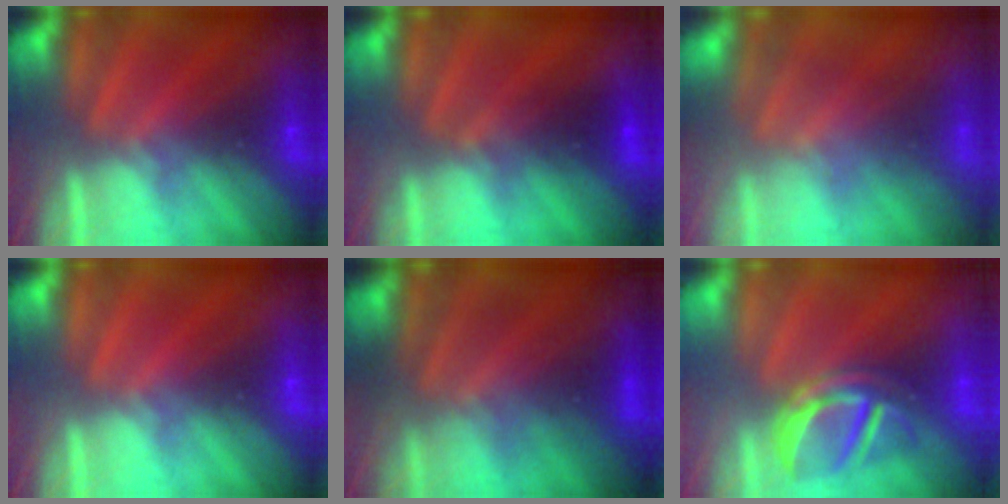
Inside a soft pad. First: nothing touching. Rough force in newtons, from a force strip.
{"total": 2.7}
{"total": 4.5}
{"total": 0.0}
{"total": 4.4}
{"total": 3.7}